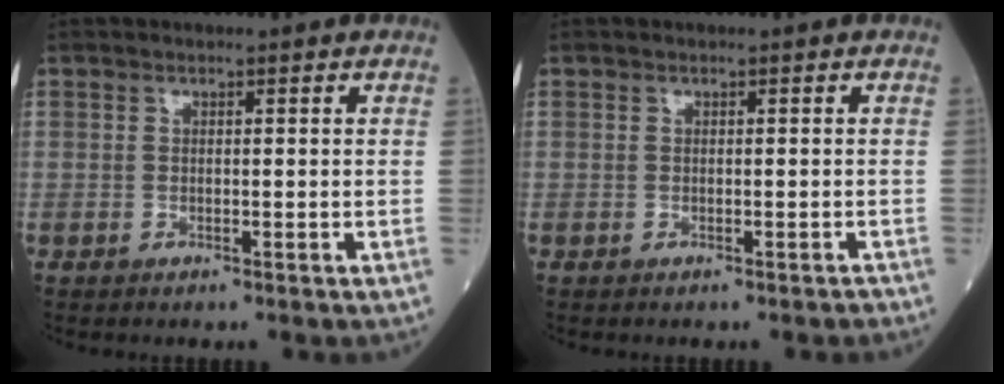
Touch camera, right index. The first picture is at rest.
{"total": 0.8, "force": [-0.7, 0.2, 0.3], "torque": [-0.006, -0.001, -0.008]}